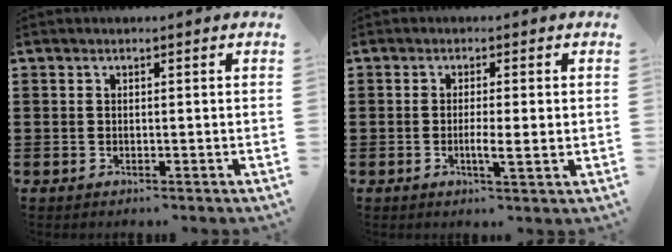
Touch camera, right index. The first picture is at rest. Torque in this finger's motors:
{"motor_torque": [-0.09, -0.09, 0.20, 0.04]}